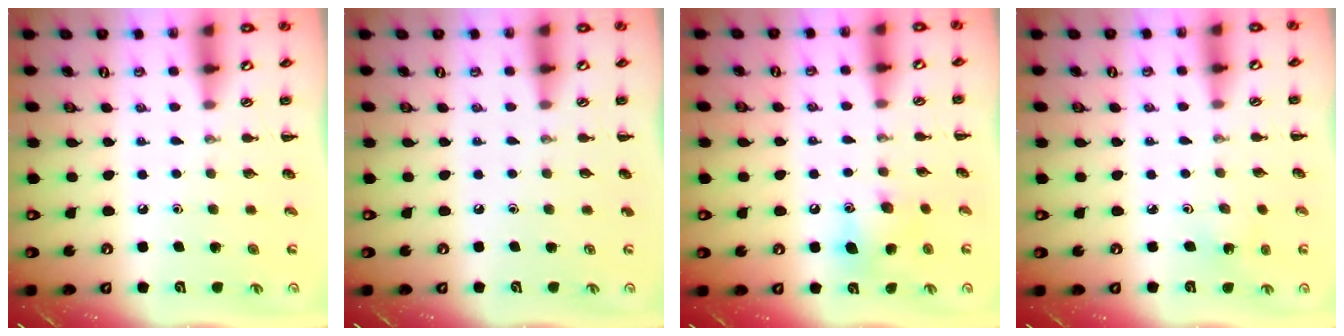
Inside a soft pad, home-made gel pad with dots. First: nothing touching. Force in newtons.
{"total": 0.0}
{"total": 7.6, "press": 7.4, "slide": 1.8}
{"total": 2.1, "press": 2.0, "slide": 0.7}